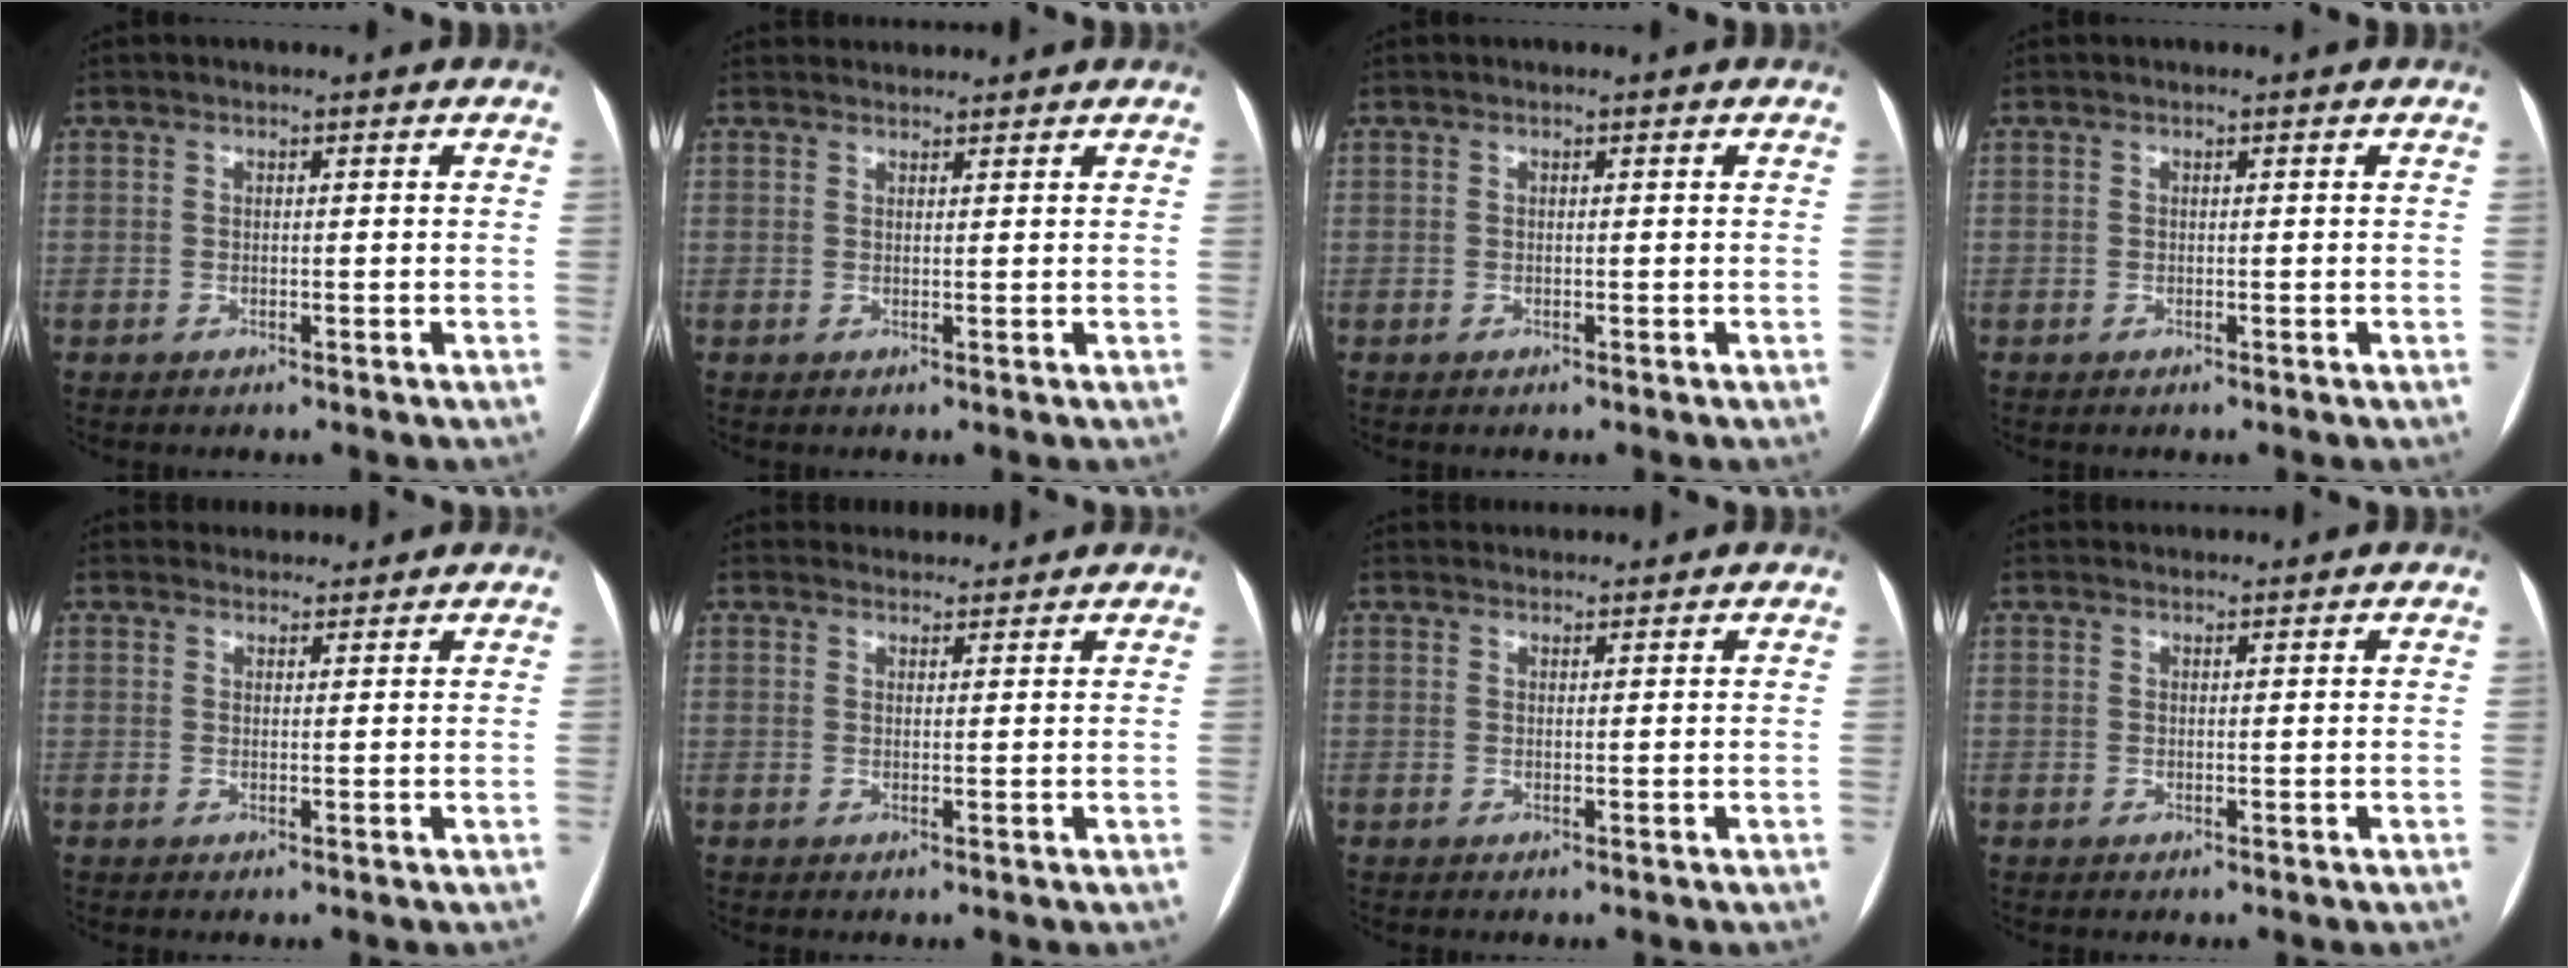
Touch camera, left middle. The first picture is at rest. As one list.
[{"total": 2.4, "force": [2.4, 0.5, -0.1], "torque": [-0.002, 0.026, 0.040]}, {"total": 0.0}, {"total": 0.0}, {"total": 3.4, "force": [3.3, 0.9, -0.1], "torque": [0.002, 0.021, 0.045]}, {"total": 4.1, "force": [3.9, 1.1, 0.0], "torque": [0.001, 0.020, 0.052]}, {"total": 2.5, "force": [2.5, 0.4, 0.0], "torque": [-0.003, 0.026, 0.043]}, {"total": 1.8, "force": [1.8, 0.2, -0.1], "torque": [-0.004, 0.021, 0.034]}]